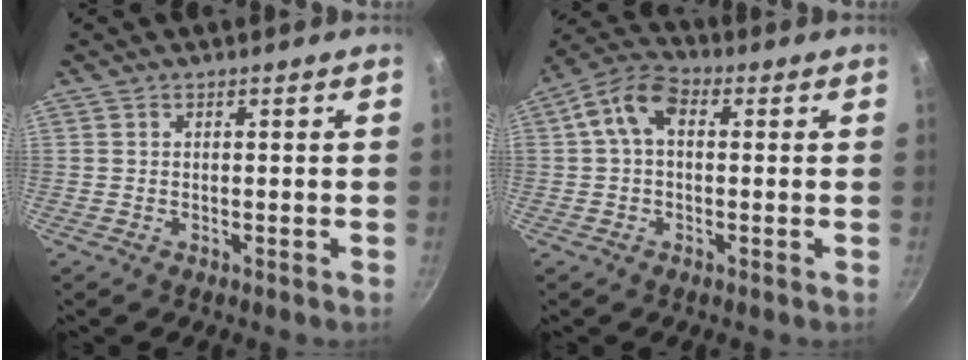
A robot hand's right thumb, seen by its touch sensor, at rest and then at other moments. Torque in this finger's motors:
{"motor_torque": [1.43, 3.58, 1.57, -0.32, 0.54]}